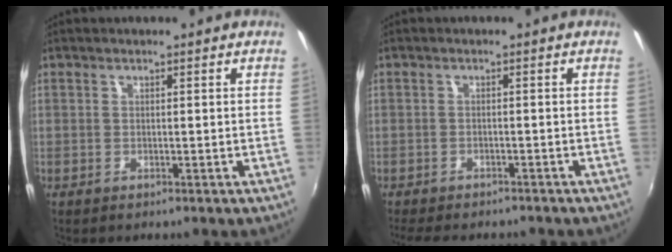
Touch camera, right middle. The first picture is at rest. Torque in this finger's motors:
{"motor_torque": [1.08, -1.06, 0.44, 0.09]}